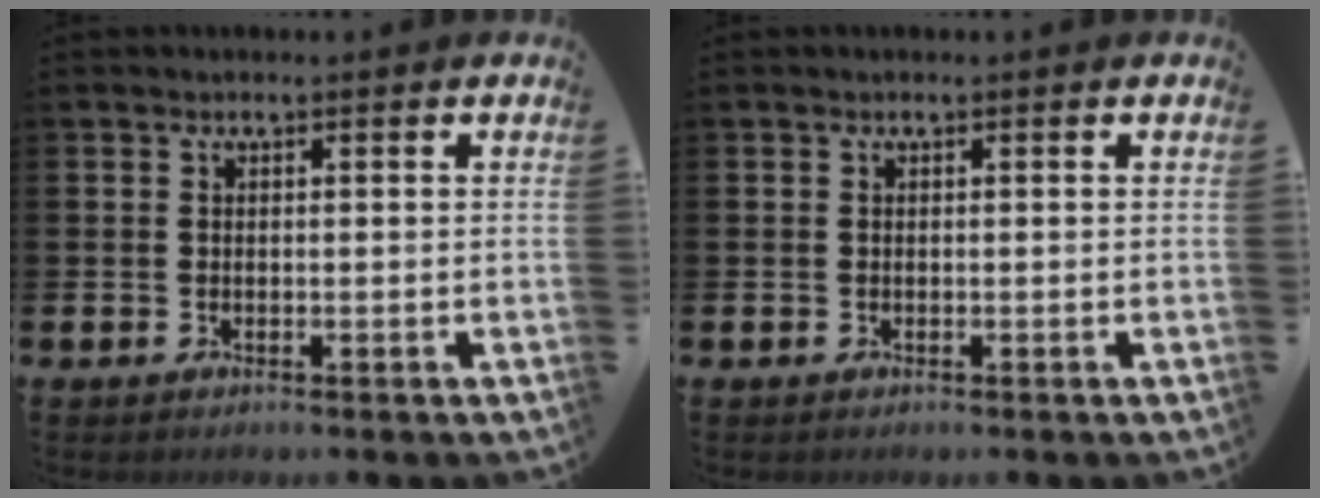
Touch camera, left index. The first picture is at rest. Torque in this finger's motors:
{"motor_torque": [0.00, 0.00, 0.00, -0.01]}